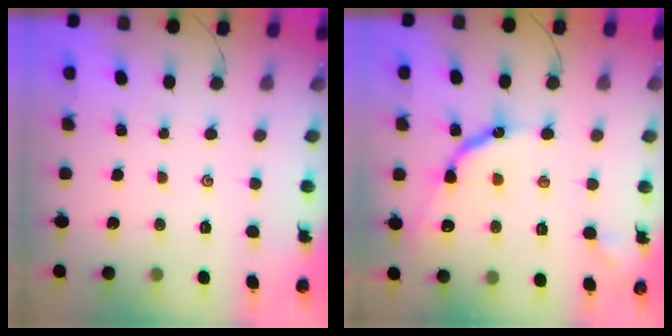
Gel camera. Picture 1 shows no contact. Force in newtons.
{"total": 11.1, "press": 11.1, "slide": 0.8}